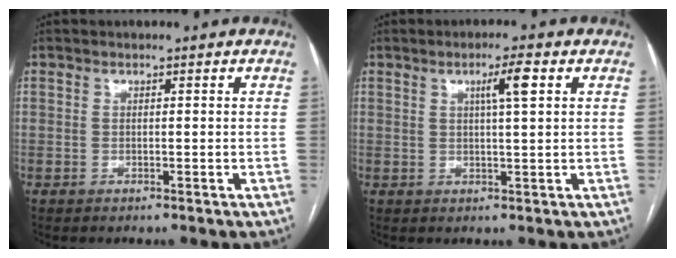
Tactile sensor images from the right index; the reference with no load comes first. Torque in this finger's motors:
{"motor_torque": [0.26, 0.11, 0.09, 0.08]}